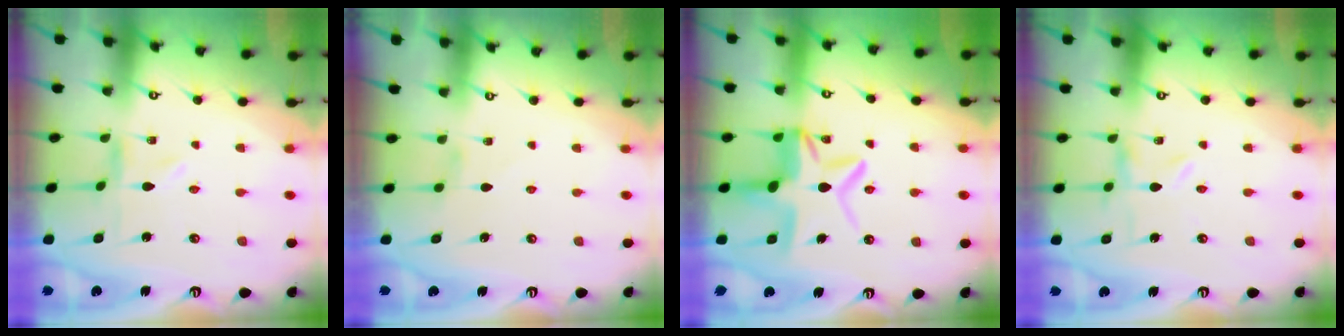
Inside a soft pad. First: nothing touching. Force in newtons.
{"total": 1.6, "press": 1.5, "slide": 0.4}
{"total": 11.1, "press": 11.0, "slide": 1.1}
{"total": 0.0}